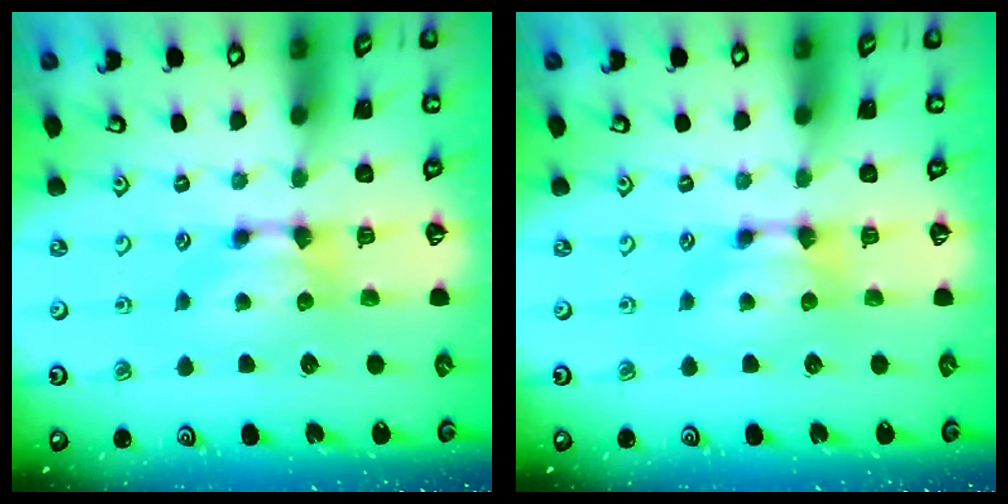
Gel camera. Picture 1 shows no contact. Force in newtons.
{"total": 0.0}